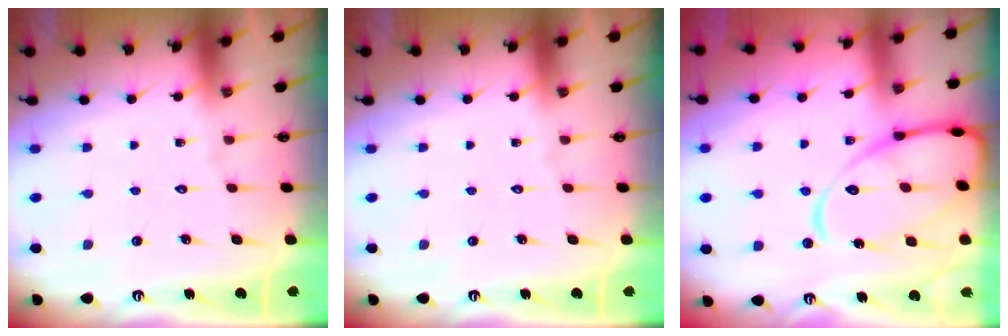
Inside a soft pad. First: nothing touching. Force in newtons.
{"total": 0.0}
{"total": 15.5, "press": 15.5, "slide": 1.2}